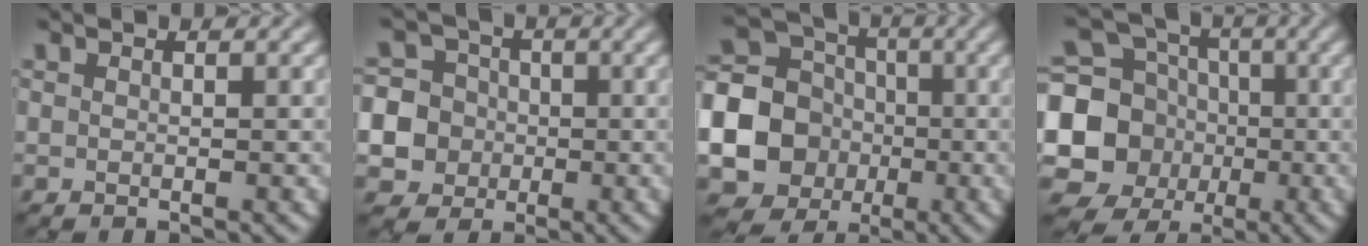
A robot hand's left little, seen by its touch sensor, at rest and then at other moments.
{"total": 10.4, "force": [-1.9, 9.9, 2.6], "torque": [-0.070, 0.004, -0.043]}
{"total": 18.7, "force": [-3.9, 17.6, 4.7], "torque": [-0.146, -0.015, -0.110]}
{"total": 10.0, "force": [-1.8, 9.1, 3.8], "torque": [-0.089, -0.020, -0.044]}